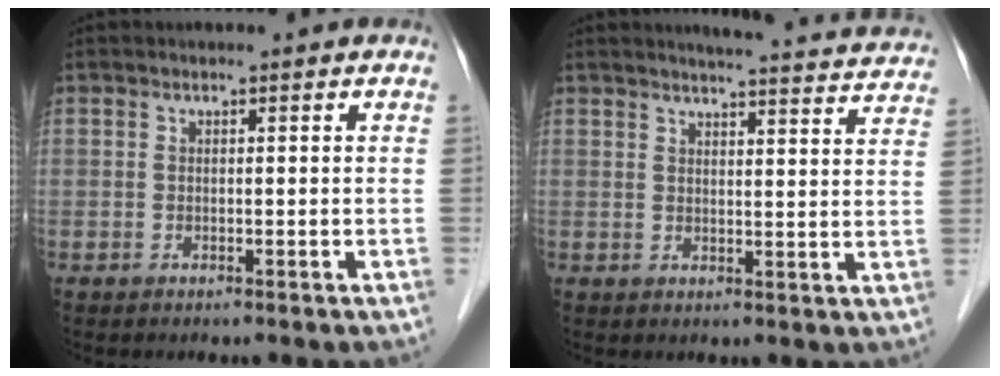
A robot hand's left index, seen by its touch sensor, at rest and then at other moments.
{"total": 17.2, "force": [16.4, 1.1, 4.9], "torque": [-0.057, -0.032, 0.181]}